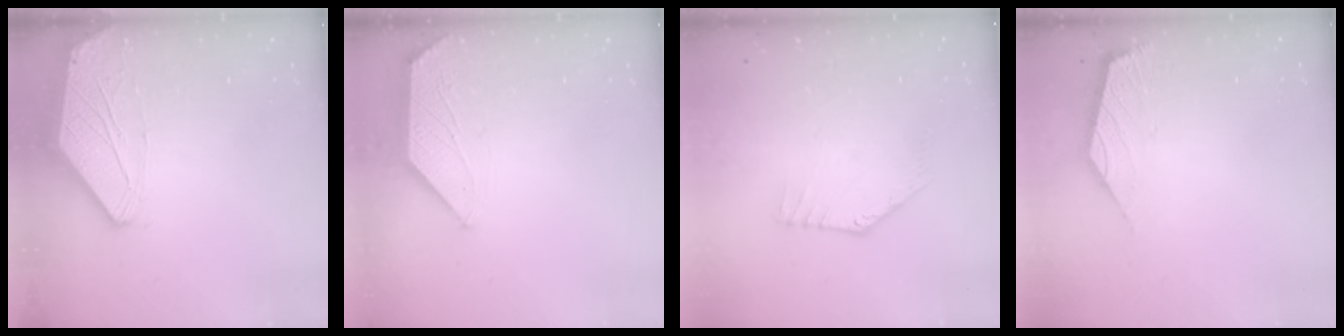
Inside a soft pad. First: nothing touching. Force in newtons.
{"total": 1.3, "press": 1.2, "slide": 0.3}
{"total": 3.7, "press": 3.7, "slide": 0.2}
{"total": 2.6, "press": 2.5, "slide": 0.7}